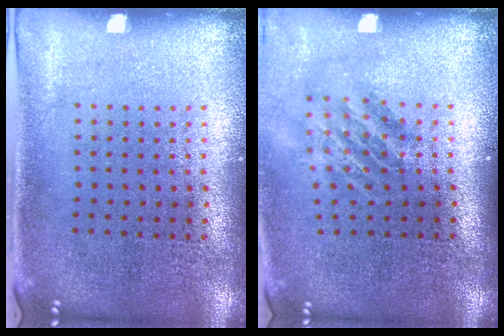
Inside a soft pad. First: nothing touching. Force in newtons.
{"total": 1.8, "press": 1.2, "slide": 1.2}